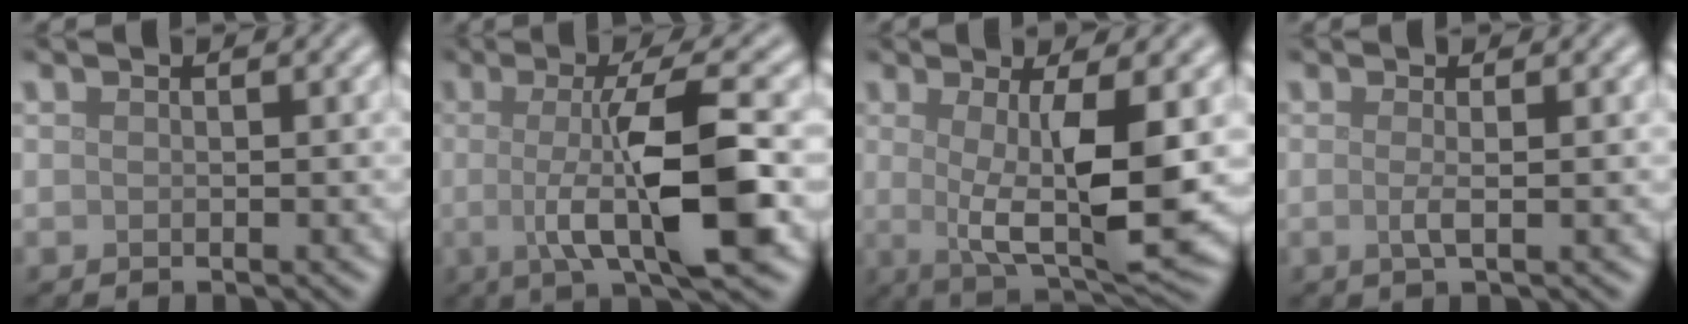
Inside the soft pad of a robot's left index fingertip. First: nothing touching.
{"total": 9.1, "force": [-0.5, 2.2, 8.8], "torque": [-0.128, -0.004, -0.011]}
{"total": 7.5, "force": [0.2, 1.6, 7.3], "torque": [-0.119, -0.010, 0.008]}
{"total": 1.5, "force": [0.0, 0.5, 1.4], "torque": [-0.025, -0.005, -0.005]}